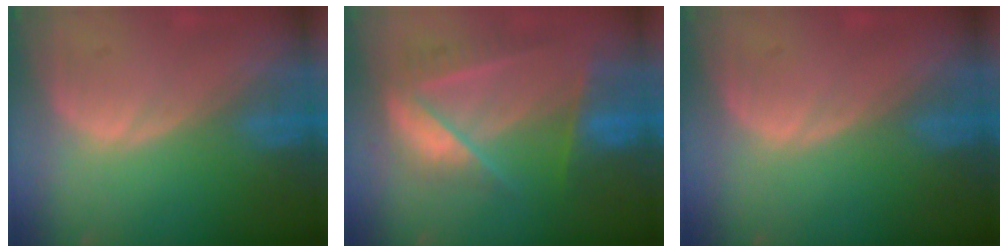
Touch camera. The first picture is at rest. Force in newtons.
{"total": 8.6, "press": 8.0, "slide": 3.1}
{"total": 0.0}